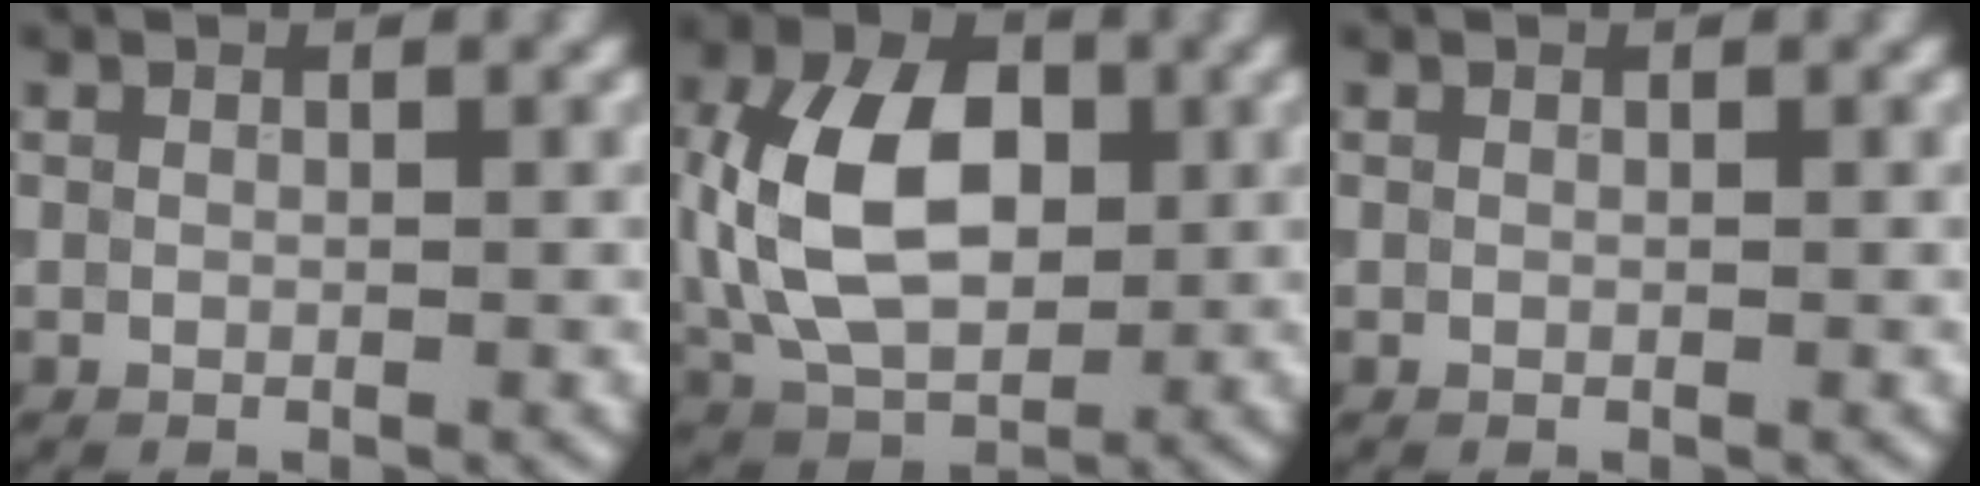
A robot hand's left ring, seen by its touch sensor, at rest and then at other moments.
{"total": 10.6, "force": [0.6, 6.9, 8.0], "torque": [-0.168, 0.009, 0.006]}
{"total": 0.0}